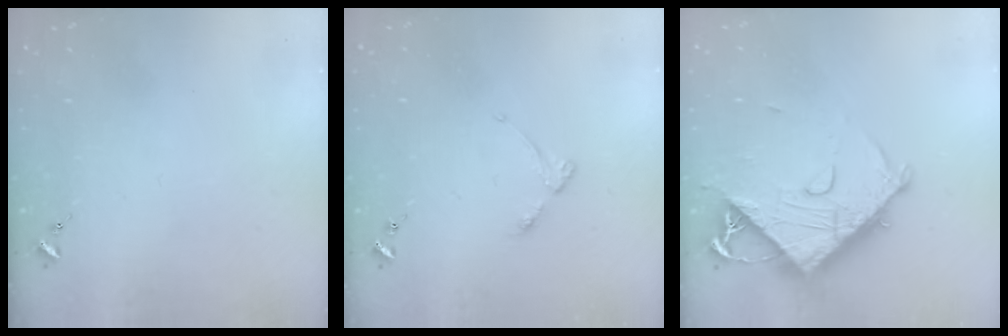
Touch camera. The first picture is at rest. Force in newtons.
{"total": 4.0, "press": 3.9, "slide": 0.5}
{"total": 12.5, "press": 12.5, "slide": 1.3}